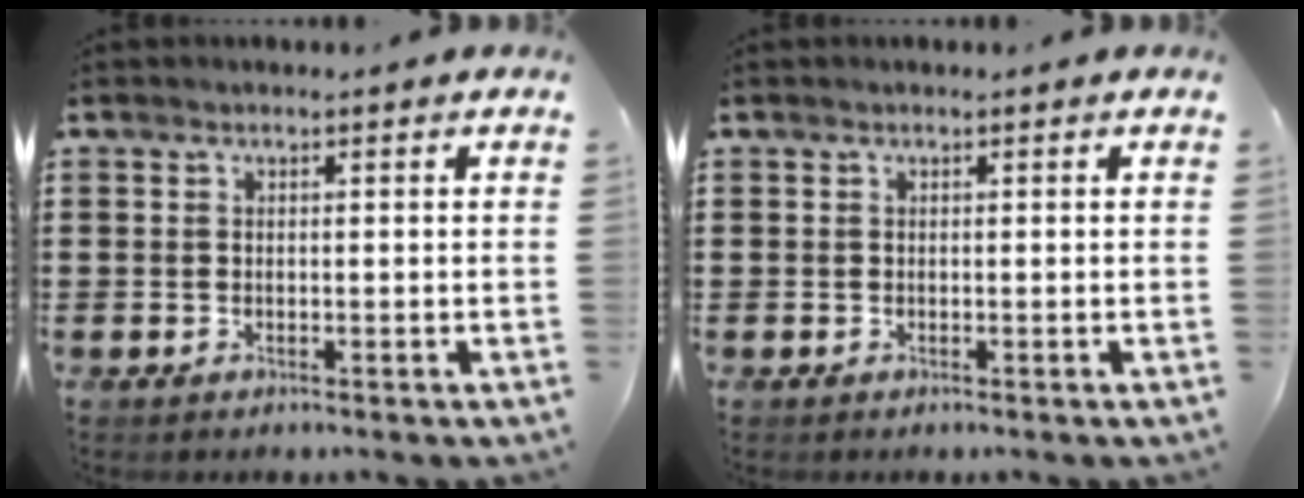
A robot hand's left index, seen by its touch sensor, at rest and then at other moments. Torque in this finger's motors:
{"motor_torque": [0.00, 0.00, 0.00, 0.00]}